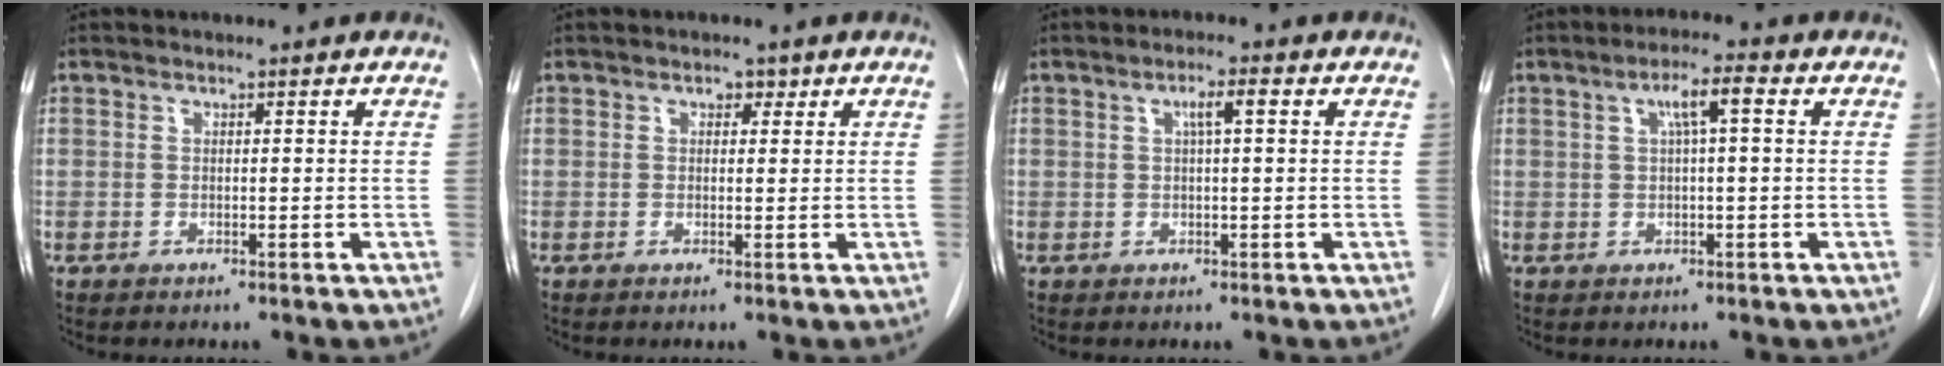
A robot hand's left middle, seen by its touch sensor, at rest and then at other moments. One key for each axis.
{"total": 1.2, "fx": 0.7, "fy": 0.9, "fz": 0.4, "tx": -0.002, "ty": 0.004, "tz": 0.008}
{"total": 2.4, "fx": 0.7, "fy": 0.2, "fz": 2.3, "tx": -0.040, "ty": 0.006, "tz": 0.012}
{"total": 3.9, "fx": 1.1, "fy": 0.3, "fz": 3.8, "tx": -0.066, "ty": 0.012, "tz": 0.019}